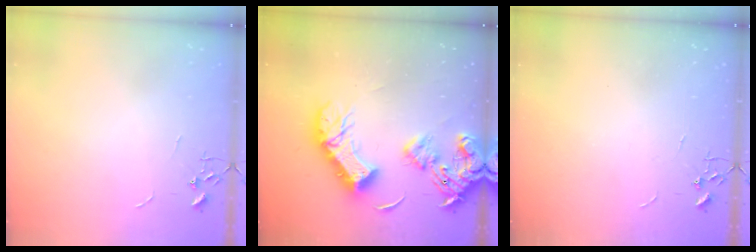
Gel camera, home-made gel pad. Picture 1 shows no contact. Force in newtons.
{"total": 21.9, "press": 21.7, "slide": 2.7}
{"total": 0.0}